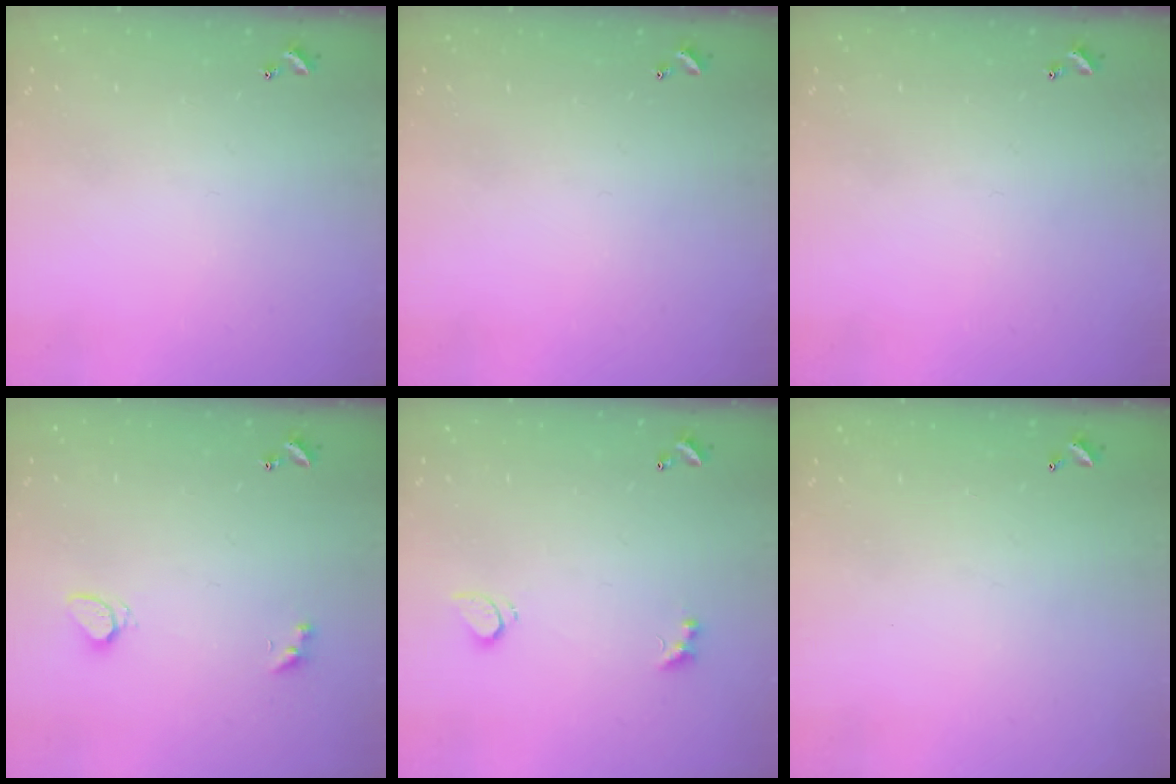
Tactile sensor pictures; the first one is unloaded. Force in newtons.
{"total": 0.0}
{"total": 0.0}
{"total": 2.1, "press": 2.0, "slide": 0.6}
{"total": 3.0, "press": 2.7, "slide": 1.1}
{"total": 2.9, "press": 2.9, "slide": 0.1}